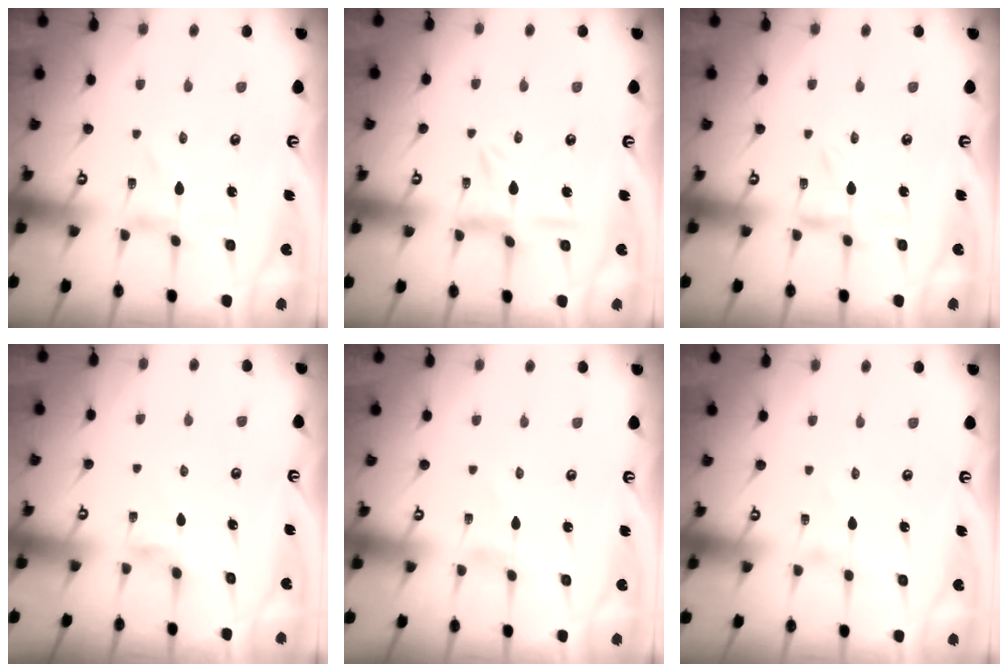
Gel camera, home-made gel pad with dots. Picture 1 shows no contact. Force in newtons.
{"total": 7.3, "press": 7.2, "slide": 0.8}
{"total": 1.6, "press": 1.6, "slide": 0.3}
{"total": 2.8, "press": 2.7, "slide": 0.5}
{"total": 1.2, "press": 1.2, "slide": 0.1}
{"total": 1.0, "press": 1.0, "slide": 0.1}